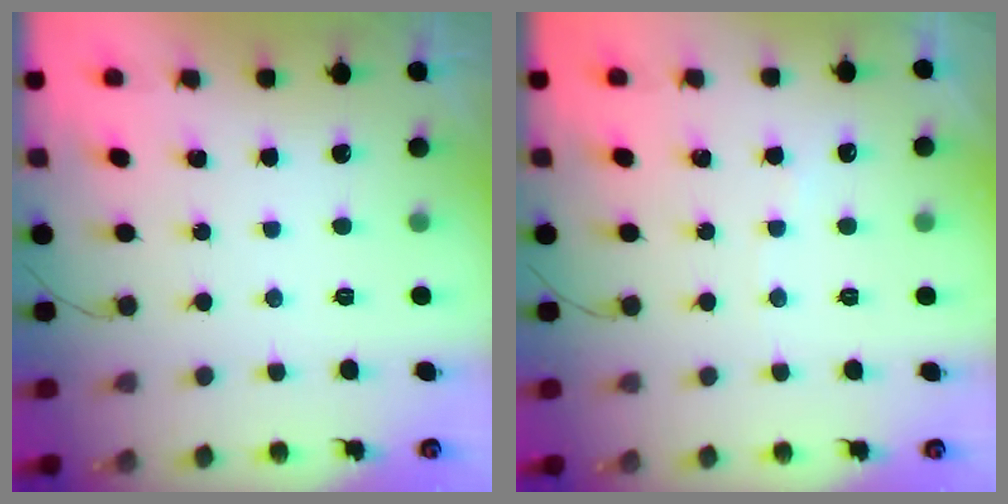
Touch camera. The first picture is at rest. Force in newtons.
{"total": 2.9, "press": 2.9, "slide": 0.5}